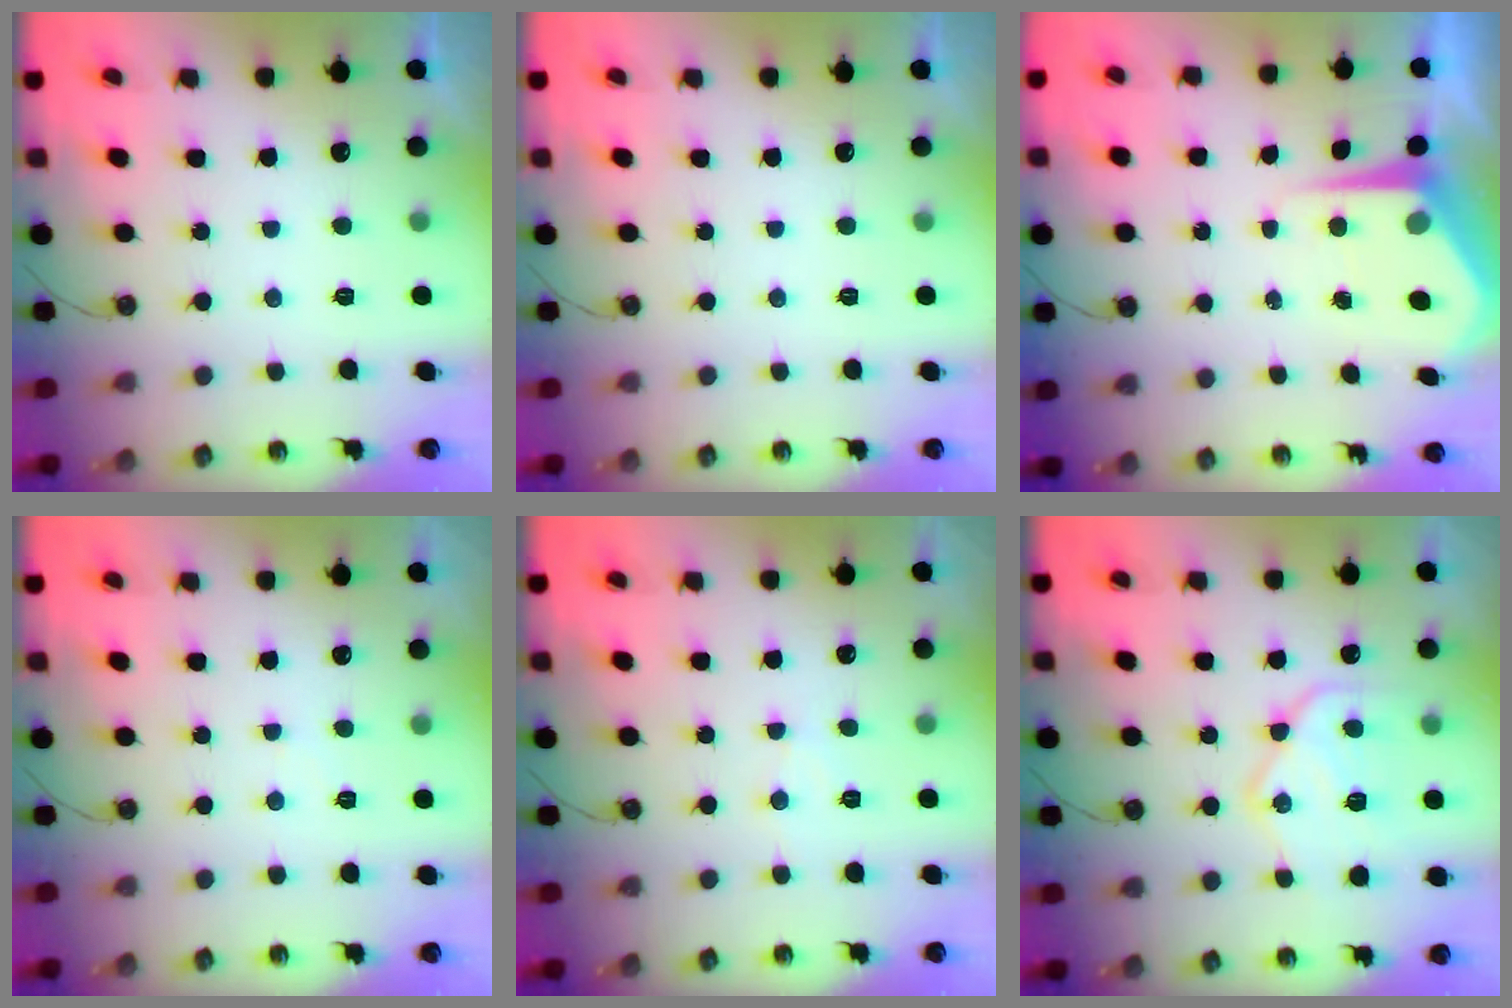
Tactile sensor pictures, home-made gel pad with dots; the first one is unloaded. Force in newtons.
{"total": 0.0}
{"total": 7.0, "press": 7.0, "slide": 0.7}
{"total": 2.8, "press": 2.8, "slide": 0.5}
{"total": 4.7, "press": 4.6, "slide": 0.7}
{"total": 17.2, "press": 17.2, "slide": 1.4}